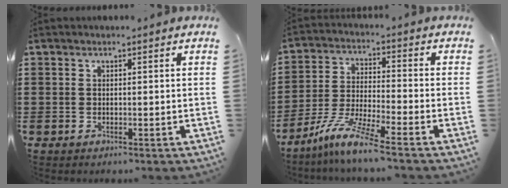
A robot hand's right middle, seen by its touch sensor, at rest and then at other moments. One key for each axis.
{"total": 8.1, "fx": -6.6, "fy": -0.1, "fz": 4.7, "tx": -0.106, "ty": -0.015, "tz": -0.134}